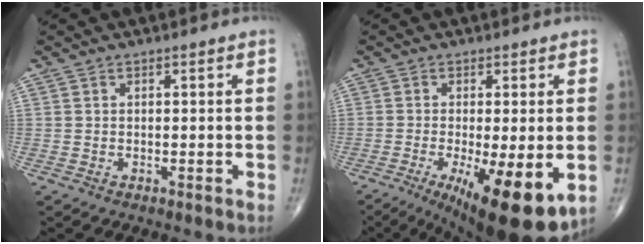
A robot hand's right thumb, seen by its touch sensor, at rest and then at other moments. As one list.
[{"total": 15.0, "force": [-4.9, 4.1, 13.5], "torque": [-0.182, -0.025, -0.063]}]